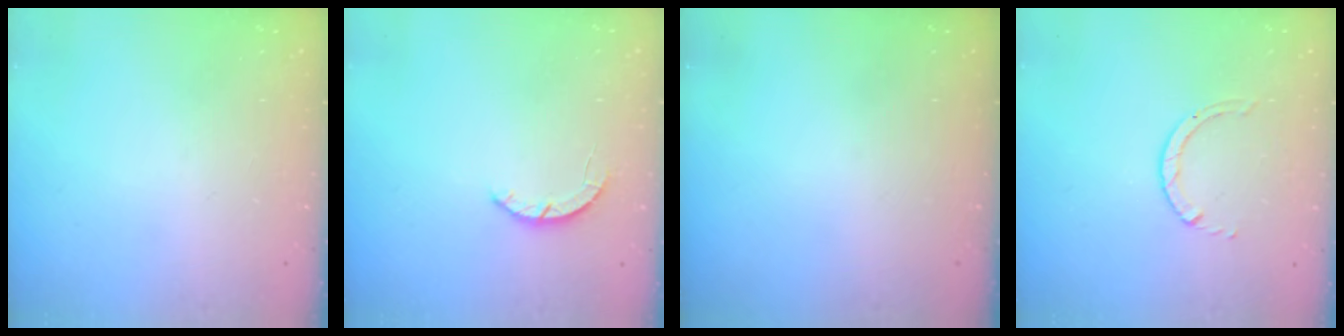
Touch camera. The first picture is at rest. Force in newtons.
{"total": 2.2, "press": 2.2, "slide": 0.3}
{"total": 0.0}
{"total": 1.4, "press": 1.4, "slide": 0.1}